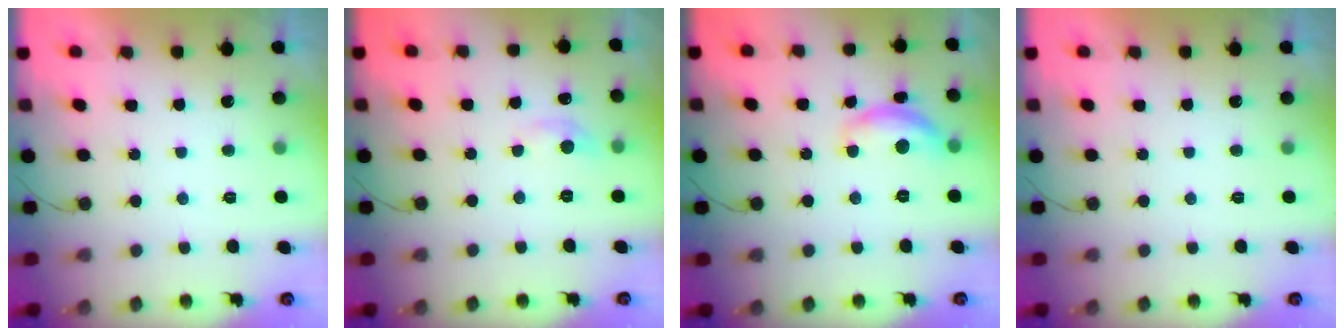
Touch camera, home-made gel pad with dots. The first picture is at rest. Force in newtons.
{"total": 5.4, "press": 5.3, "slide": 0.6}
{"total": 12.0, "press": 12.0, "slide": 0.6}
{"total": 0.0}